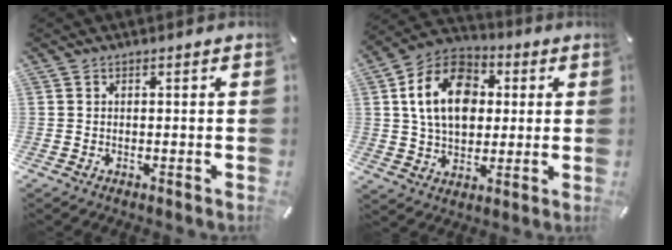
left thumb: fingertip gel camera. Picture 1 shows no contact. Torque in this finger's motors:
{"motor_torque": [0.58, 0.70, 1.76, -1.01, 0.44]}